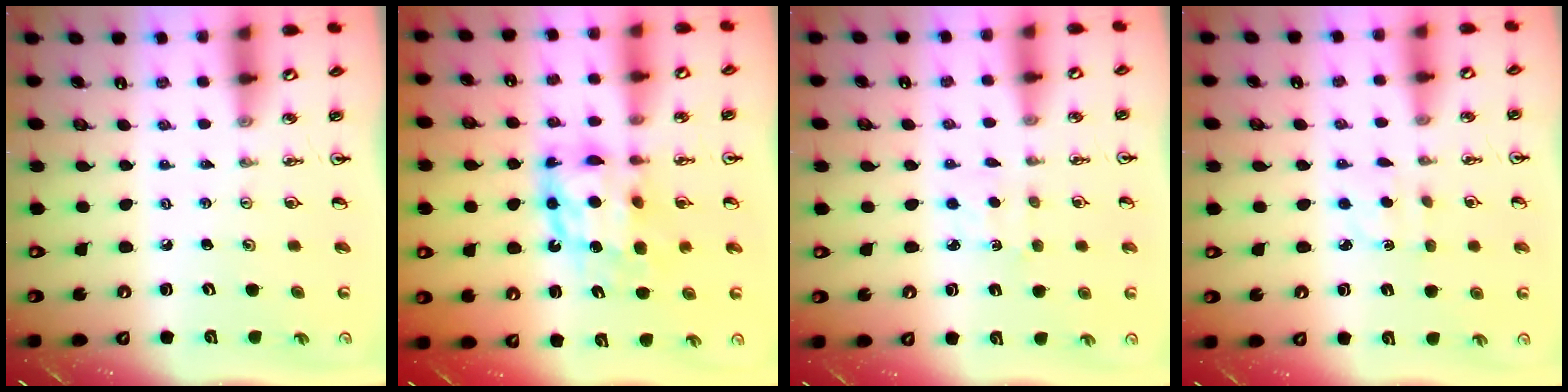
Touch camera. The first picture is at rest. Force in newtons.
{"total": 10.9, "press": 10.8, "slide": 0.7}
{"total": 2.7, "press": 2.6, "slide": 0.3}
{"total": 2.0, "press": 1.9, "slide": 0.7}